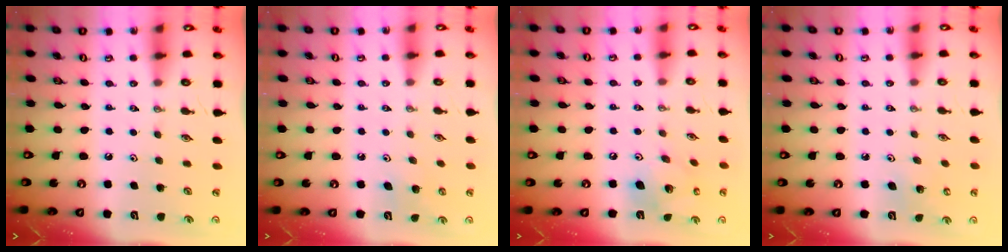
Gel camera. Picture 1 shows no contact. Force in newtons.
{"total": 4.2, "press": 4.2, "slide": 0.4}
{"total": 15.1, "press": 14.8, "slide": 2.8}
{"total": 5.3, "press": 5.3, "slide": 0.5}